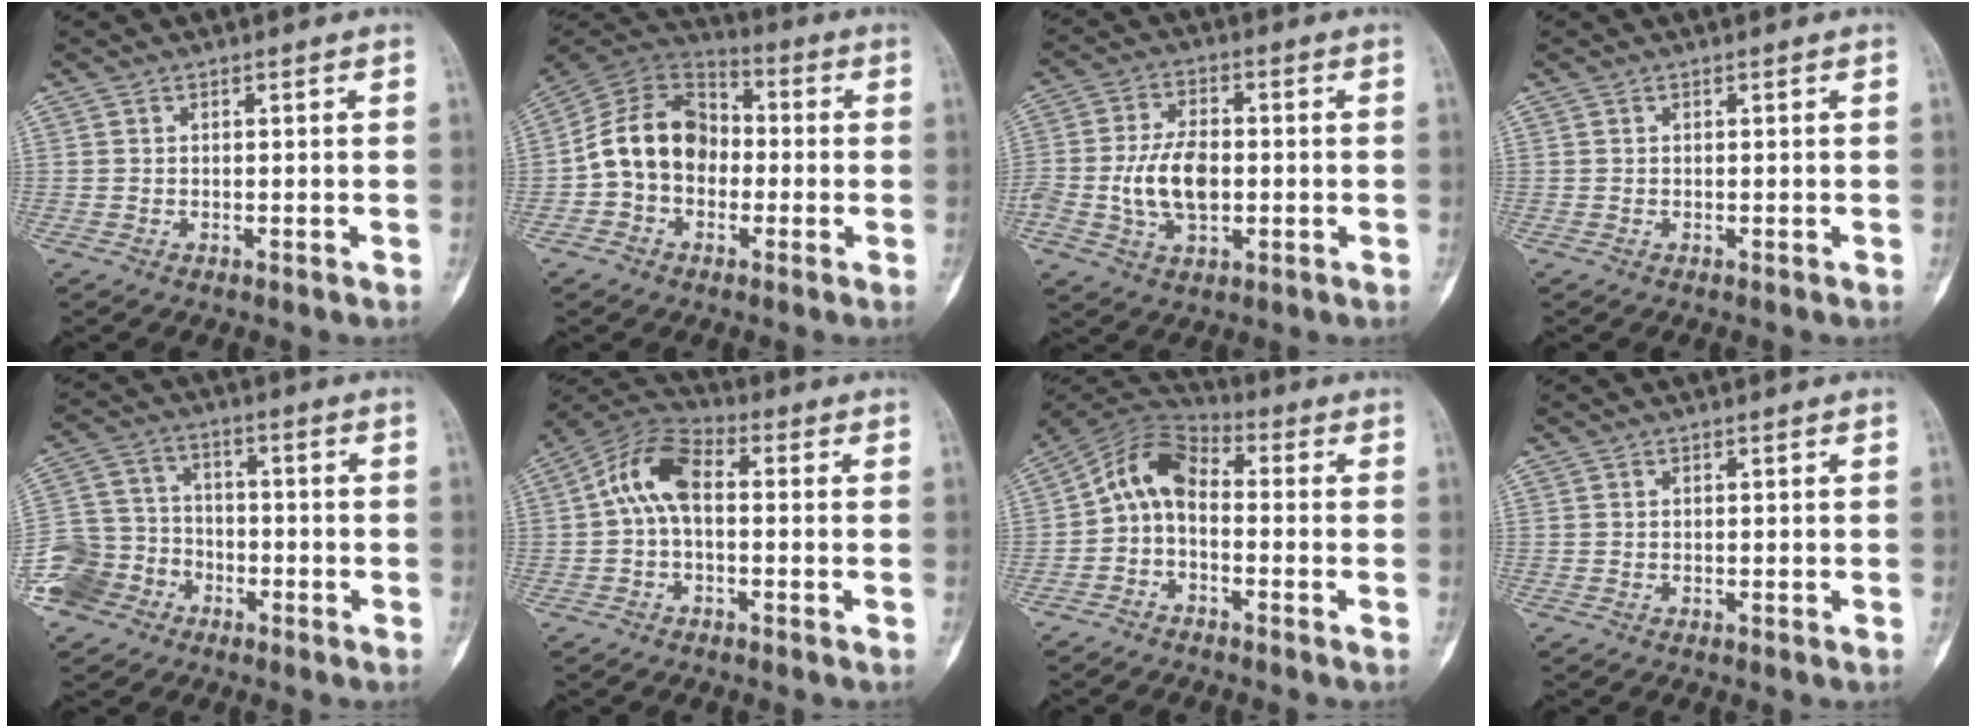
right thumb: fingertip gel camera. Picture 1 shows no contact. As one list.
[{"total": 13.9, "force": [-1.6, 10.6, 8.8], "torque": [-0.136, 0.042, -0.043]}, {"total": 10.2, "force": [-1.1, 6.1, 8.1], "torque": [-0.144, 0.011, -0.020]}, {"total": 0.0}, {"total": 12.1, "force": [-6.4, 9.8, 3.2], "torque": [-0.053, 0.051, -0.120]}, {"total": 9.7, "force": [0.3, 5.5, 7.9], "torque": [-0.149, 0.032, -0.009]}, {"total": 9.0, "force": [-1.1, 5.7, 6.9], "torque": [-0.113, 0.042, -0.039]}, {"total": 0.0}]